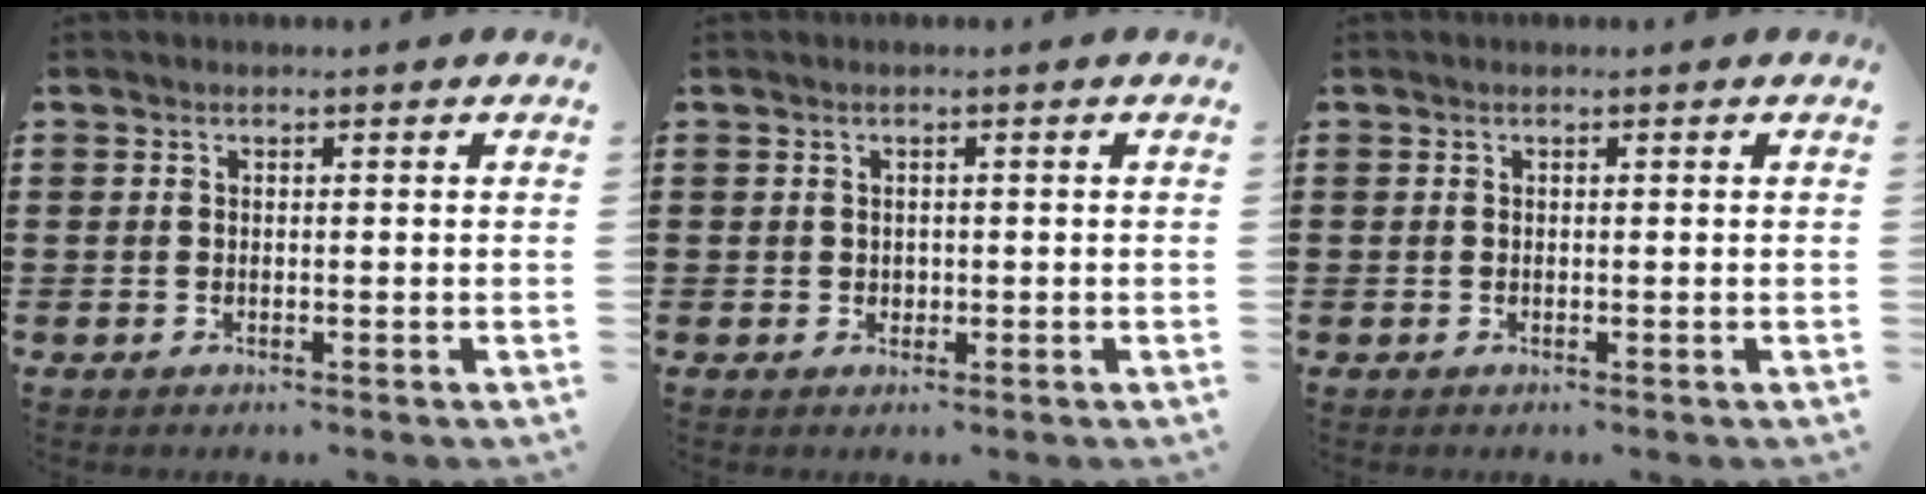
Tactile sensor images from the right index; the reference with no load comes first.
{"total": 0.9, "force": [0.2, 0.9, 0.3], "torque": [-0.008, 0.005, 0.004]}
{"total": 0.0}